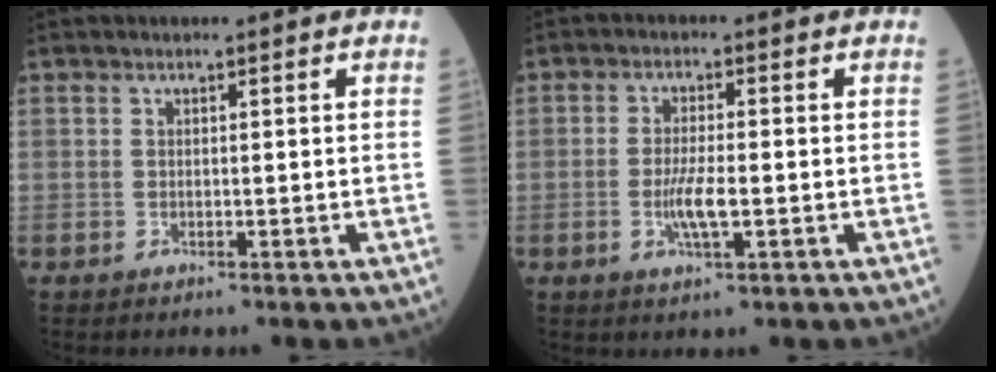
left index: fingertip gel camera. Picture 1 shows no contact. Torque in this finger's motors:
{"motor_torque": [0.80, 0.13, 0.15, 0.04]}